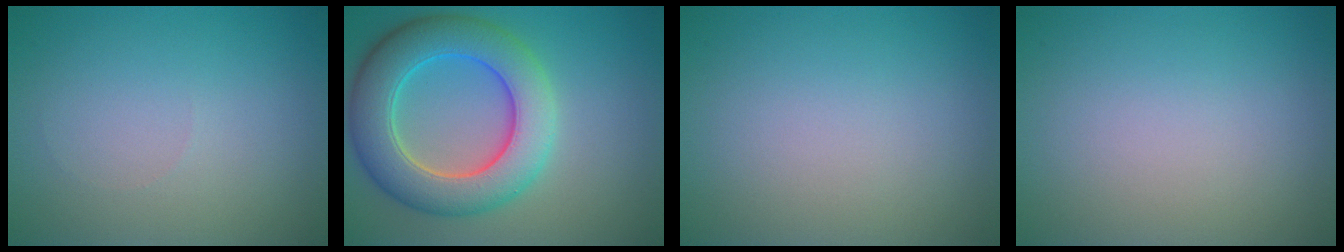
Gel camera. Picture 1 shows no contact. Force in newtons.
{"total": 8.5, "press": 8.4, "slide": 0.4}
{"total": 0.0}
{"total": 0.0}